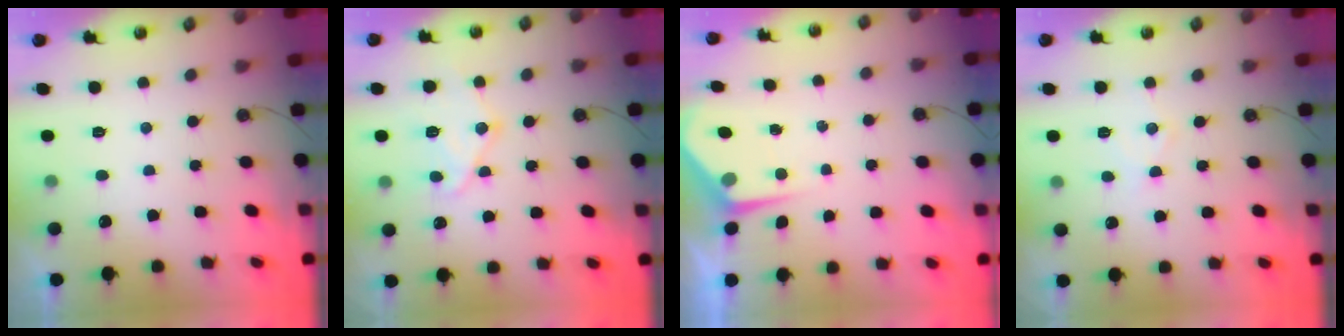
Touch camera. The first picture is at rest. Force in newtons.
{"total": 12.0, "press": 11.9, "slide": 1.3}
{"total": 4.0, "press": 4.0, "slide": 0.4}
{"total": 7.3, "press": 7.3, "slide": 0.4}